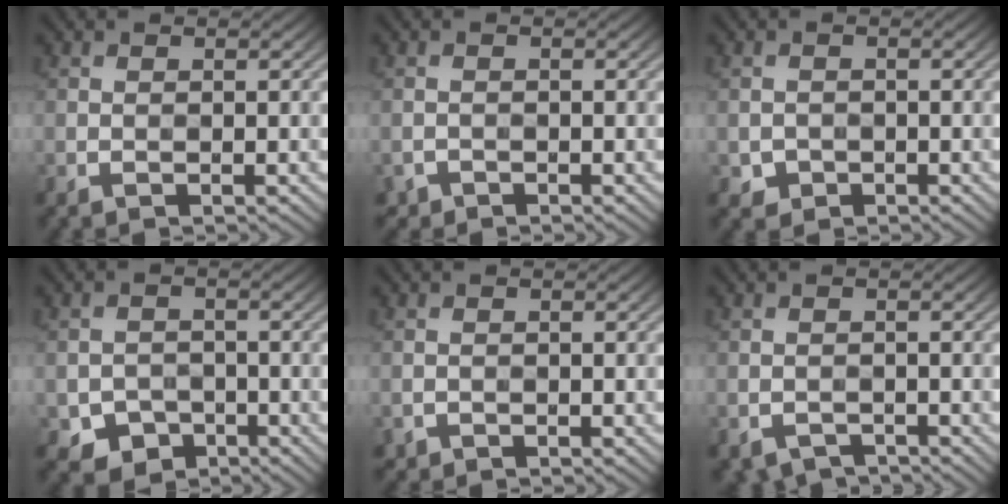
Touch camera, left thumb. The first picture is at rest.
{"total": 1.1, "force": [-0.9, 0.6, 0.0], "torque": [0.001, -0.001, -0.020]}
{"total": 1.7, "force": [-0.8, 1.4, 0.4], "torque": [-0.004, -0.007, -0.016]}
{"total": 3.8, "force": [-2.1, 2.9, 1.3], "torque": [-0.024, -0.008, -0.041]}
{"total": 0.7, "force": [-0.5, 0.5, 0.0], "torque": [0.001, -0.003, -0.011]}
{"total": 2.1, "force": [-1.6, 1.1, 0.6], "torque": [-0.011, -0.004, -0.029]}